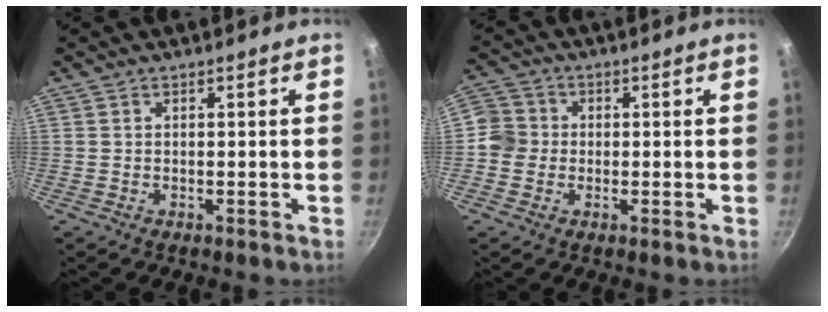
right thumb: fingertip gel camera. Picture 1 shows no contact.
{"total": 5.8, "force": [-0.6, 5.5, 1.6], "torque": [-0.012, 0.013, -0.021]}